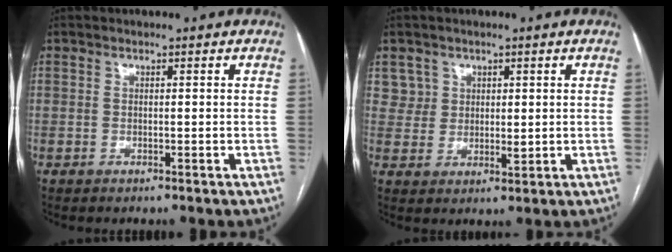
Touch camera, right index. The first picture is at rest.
{"total": 4.0, "force": [2.1, 3.4, 0.2], "torque": [0.005, -0.003, 0.042]}